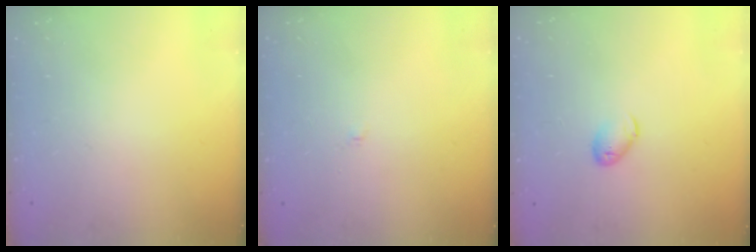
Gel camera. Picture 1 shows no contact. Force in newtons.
{"total": 1.9, "press": 1.9, "slide": 0.2}
{"total": 5.3, "press": 5.2, "slide": 0.9}